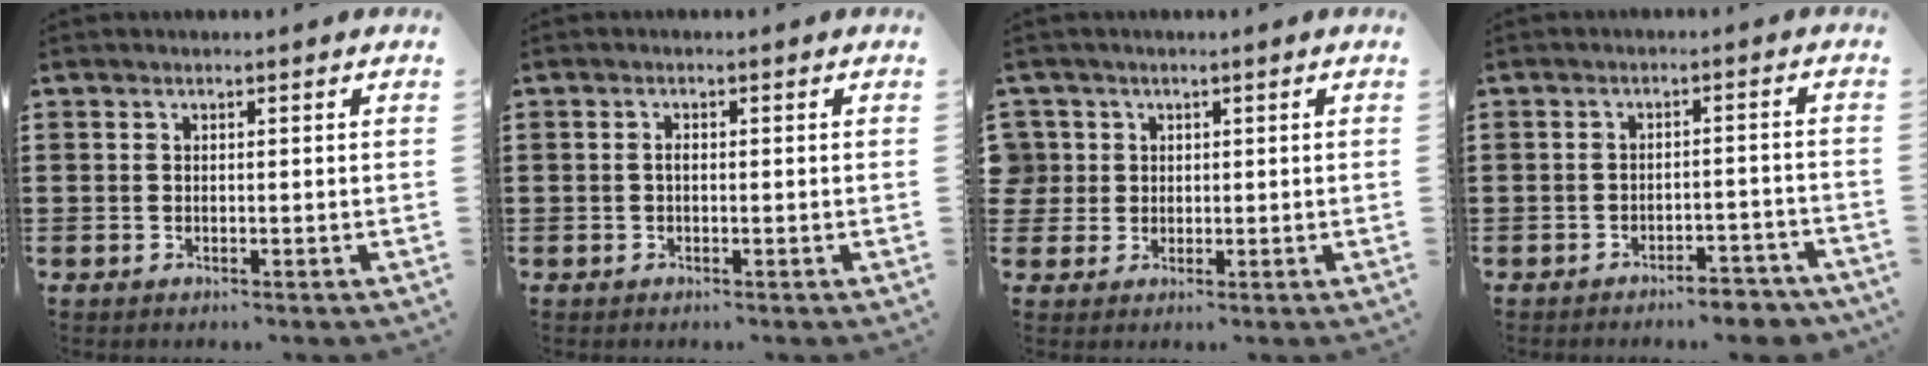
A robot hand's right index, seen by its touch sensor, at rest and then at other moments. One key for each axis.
{"total": 0.9, "fx": -0.1, "fy": 0.4, "fz": 0.8, "tx": -0.018, "ty": -0.002, "tz": -0.003}
{"total": 3.0, "fx": 0.6, "fy": 2.9, "fz": 0.0, "tx": -0.015, "ty": 0.011, "tz": 0.009}
{"total": 3.9, "fx": -3.7, "fy": 0.3, "fz": 1.2, "tx": -0.021, "ty": 0.001, "tz": -0.073}